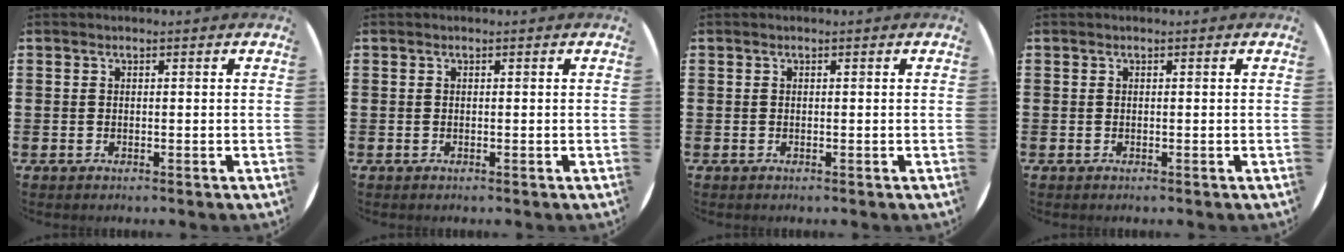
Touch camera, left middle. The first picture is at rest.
{"total": 0.0}
{"total": 0.0}
{"total": 0.0}